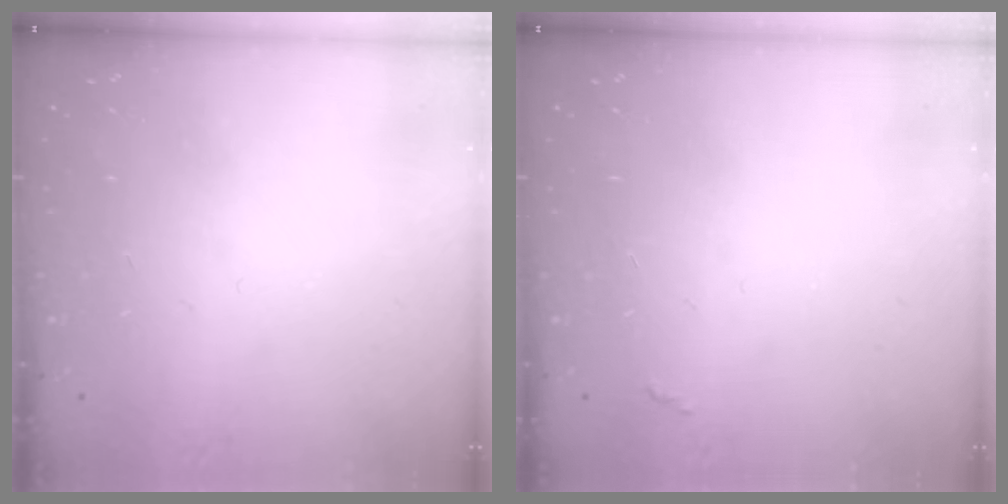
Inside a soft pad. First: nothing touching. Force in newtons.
{"total": 2.8, "press": 2.8, "slide": 0.4}